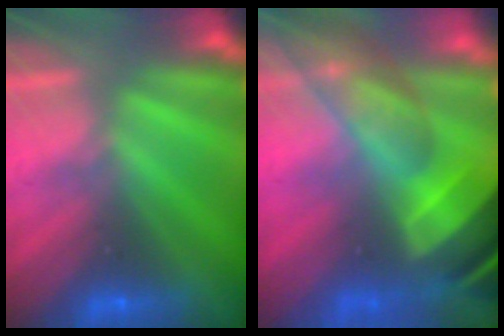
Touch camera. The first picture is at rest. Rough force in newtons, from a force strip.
{"total": 7.4}